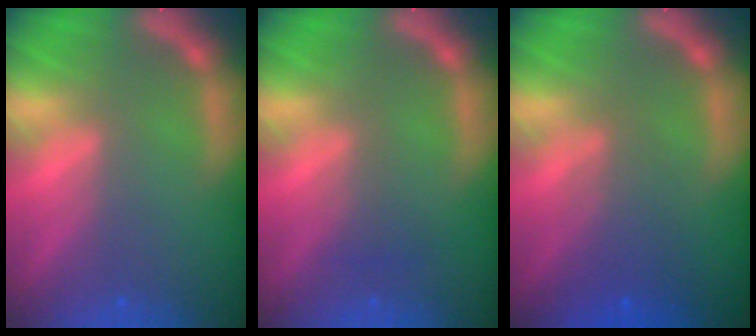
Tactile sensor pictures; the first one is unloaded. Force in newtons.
{"total": 1.5}
{"total": 3.6}